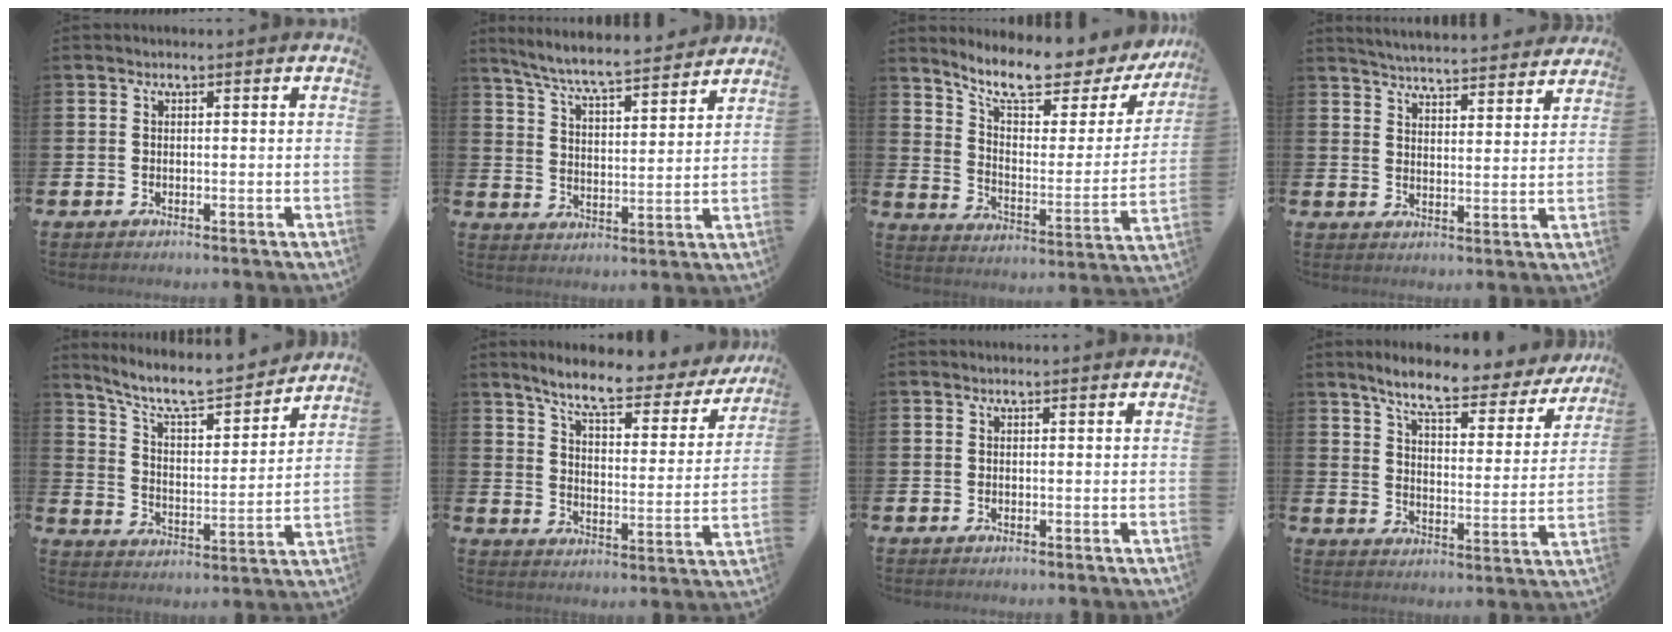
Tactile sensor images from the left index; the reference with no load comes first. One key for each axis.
{"total": 6.9, "fx": 6.5, "fy": 0.3, "fz": 2.3, "tx": -0.075, "ty": -0.044, "tz": 0.112}
{"total": 9.5, "fx": 8.3, "fy": 2.0, "fz": 4.1, "tx": -0.114, "ty": -0.056, "tz": 0.141}
{"total": 5.2, "fx": 5.2, "fy": 0.3, "fz": 0.4, "tx": -0.024, "ty": -0.040, "tz": 0.090}
{"total": 8.7, "fx": 7.9, "fy": 1.7, "fz": 3.2, "tx": -0.096, "ty": -0.055, "tz": 0.136}
{"total": 7.6, "fx": 6.6, "fy": 1.3, "fz": 3.5, "tx": -0.094, "ty": -0.041, "tz": 0.109}
{"total": 0.0}
{"total": 7.7, "fx": 6.7, "fy": 1.3, "fz": 3.5, "tx": -0.086, "ty": -0.041, "tz": 0.111}